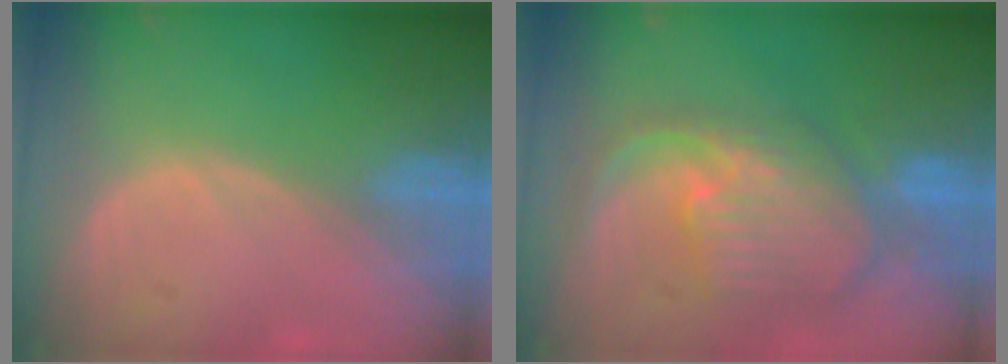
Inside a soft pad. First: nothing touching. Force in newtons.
{"total": 10.7, "press": 9.5, "slide": 4.9}